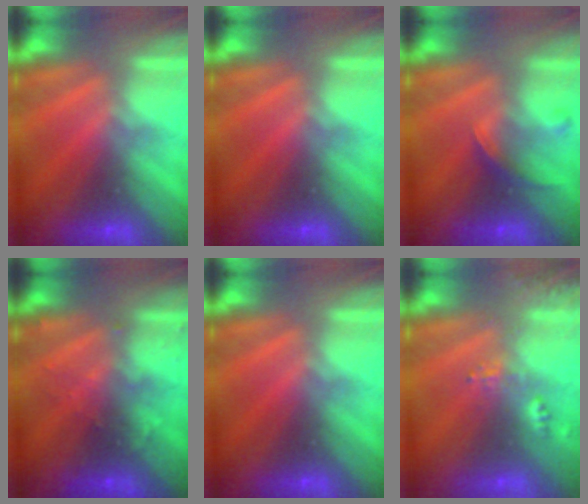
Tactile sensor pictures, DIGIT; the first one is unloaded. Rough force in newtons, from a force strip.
{"total": 0.0}
{"total": 2.2}
{"total": 3.0}
{"total": 0.0}
{"total": 2.4}